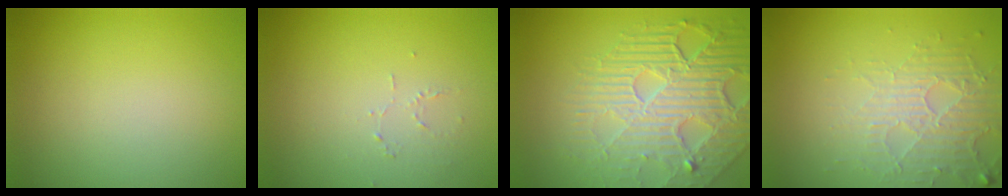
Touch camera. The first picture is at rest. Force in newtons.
{"total": 0.7, "press": 0.4, "slide": 0.6}
{"total": 8.5, "press": 5.8, "slide": 6.2}
{"total": 4.0, "press": 2.9, "slide": 2.8}